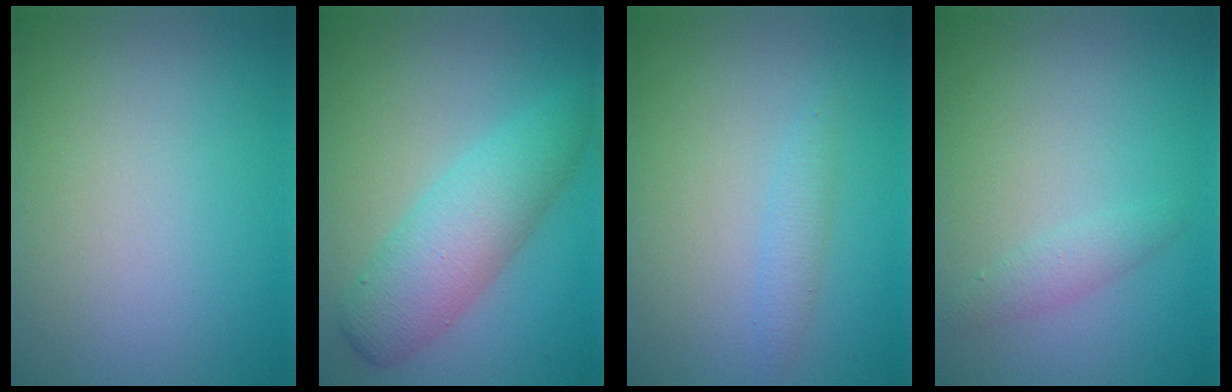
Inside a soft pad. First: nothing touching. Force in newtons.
{"total": 5.4, "press": 5.4, "slide": 0.1}
{"total": 1.3, "press": 1.3, "slide": 0.1}
{"total": 1.4, "press": 1.4, "slide": 0.0}